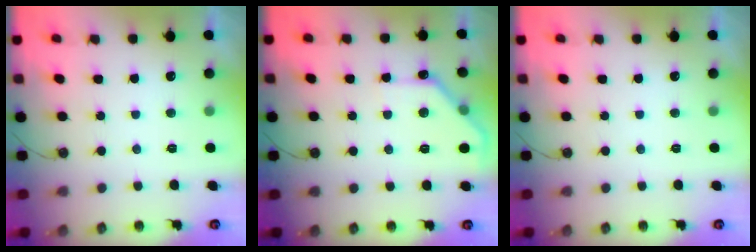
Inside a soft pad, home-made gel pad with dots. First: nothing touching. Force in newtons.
{"total": 9.8, "press": 9.8, "slide": 0.2}
{"total": 0.8, "press": 0.5, "slide": 0.6}